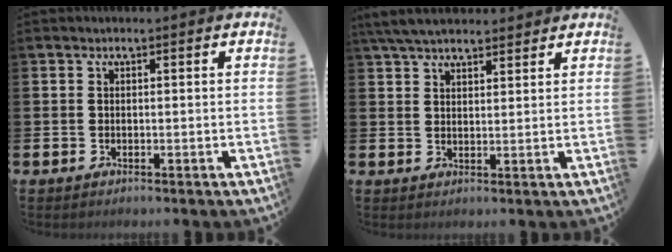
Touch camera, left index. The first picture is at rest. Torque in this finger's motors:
{"motor_torque": [0.97, -1.17, 0.37, 0.21]}